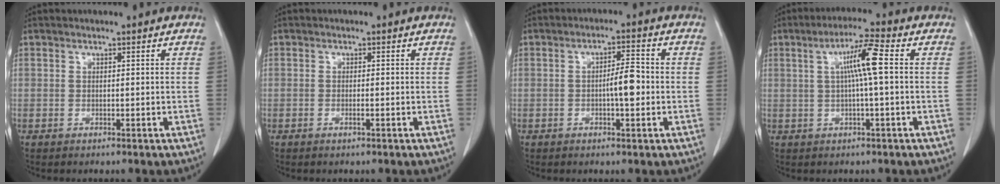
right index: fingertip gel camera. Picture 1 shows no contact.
{"total": 0.7, "force": [-0.3, 0.0, 0.7], "torque": [-0.015, 0.000, -0.003]}
{"total": 4.4, "force": [-0.6, 0.9, 4.3], "torque": [-0.071, 0.007, -0.008]}
{"total": 6.5, "force": [0.9, -0.4, 6.4], "torque": [-0.115, 0.010, 0.015]}